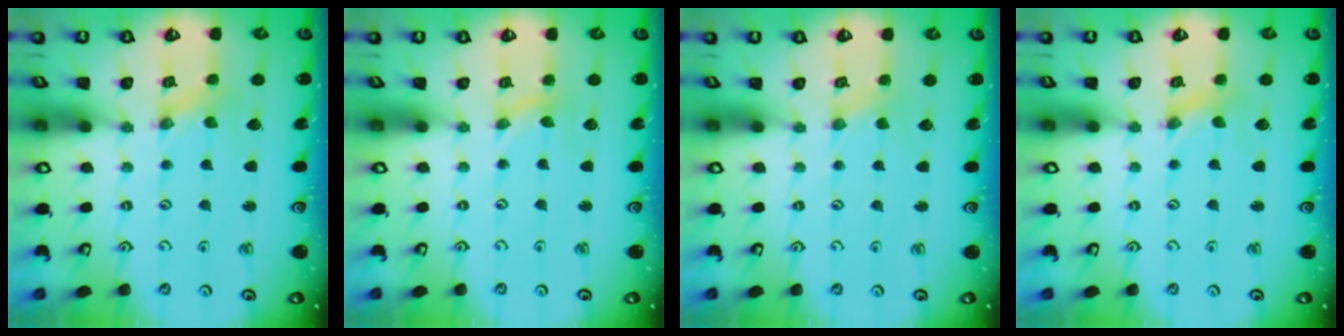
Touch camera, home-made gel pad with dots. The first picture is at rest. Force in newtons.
{"total": 0.0}
{"total": 0.0}
{"total": 0.9, "press": 0.9, "slide": 0.2}